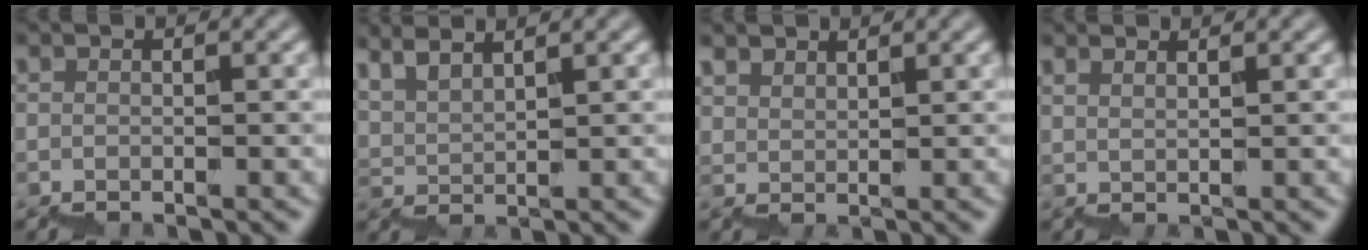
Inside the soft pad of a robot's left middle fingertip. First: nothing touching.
{"total": 4.1, "force": [3.9, 0.8, 1.0], "torque": [-0.007, 0.015, 0.076]}
{"total": 2.4, "force": [2.4, 0.2, 0.1], "torque": [0.007, 0.008, 0.049]}
{"total": 2.5, "force": [2.1, 0.8, 0.9], "torque": [0.016, 0.000, 0.031]}